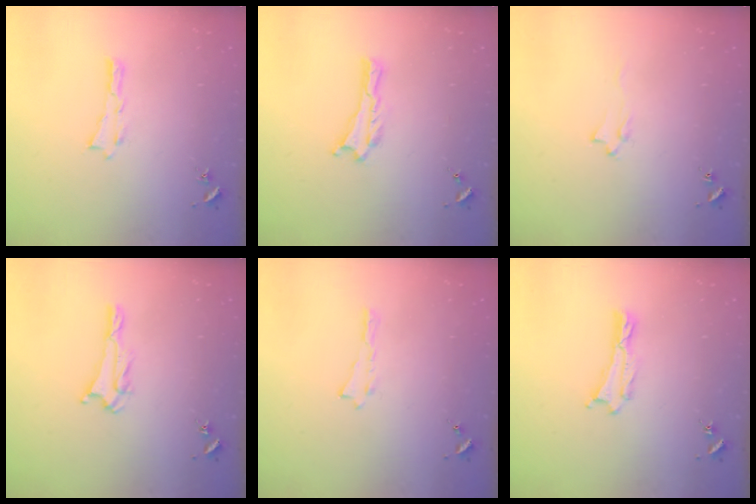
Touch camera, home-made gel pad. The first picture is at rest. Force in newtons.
{"total": 0.0}
{"total": 1.6, "press": 1.5, "slide": 0.2}
{"total": 1.7, "press": 1.7, "slide": 0.2}
{"total": 0.0}
{"total": 0.0}